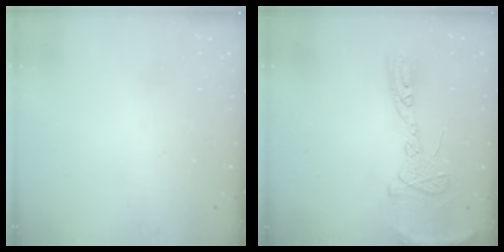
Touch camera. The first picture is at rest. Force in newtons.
{"total": 14.7, "press": 14.6, "slide": 1.4}